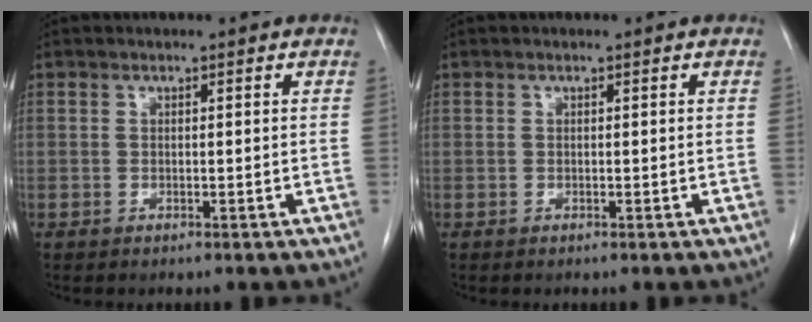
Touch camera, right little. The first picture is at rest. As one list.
[{"total": 0.0}]